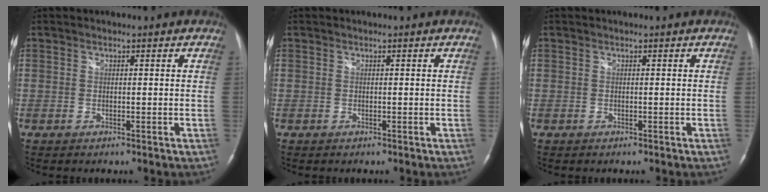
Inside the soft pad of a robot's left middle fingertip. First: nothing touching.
{"total": 0.0}
{"total": 0.0}